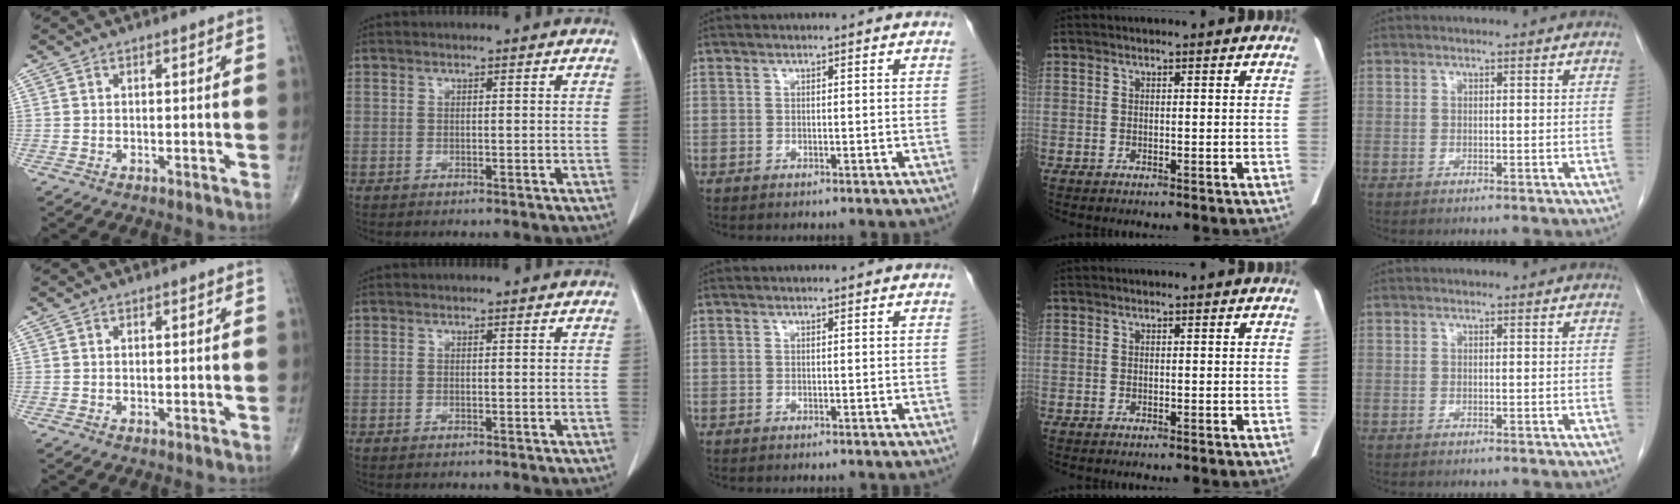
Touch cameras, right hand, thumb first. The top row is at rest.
{}